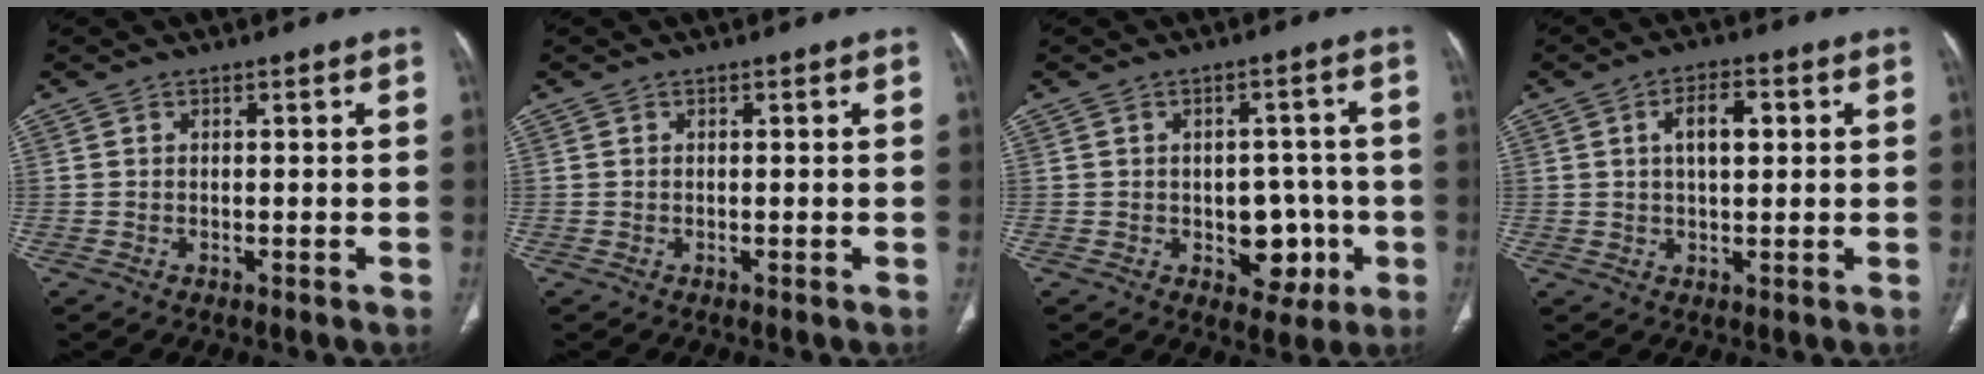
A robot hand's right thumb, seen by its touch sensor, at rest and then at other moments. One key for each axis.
{"total": 0.0}
{"total": 8.1, "fx": -2.0, "fy": 5.7, "fz": 5.5, "tx": -0.031, "ty": 0.014, "tz": -0.016}
{"total": 6.2, "fx": 1.4, "fy": 3.0, "fz": 5.2, "tx": -0.082, "ty": 0.006, "tz": 0.021}